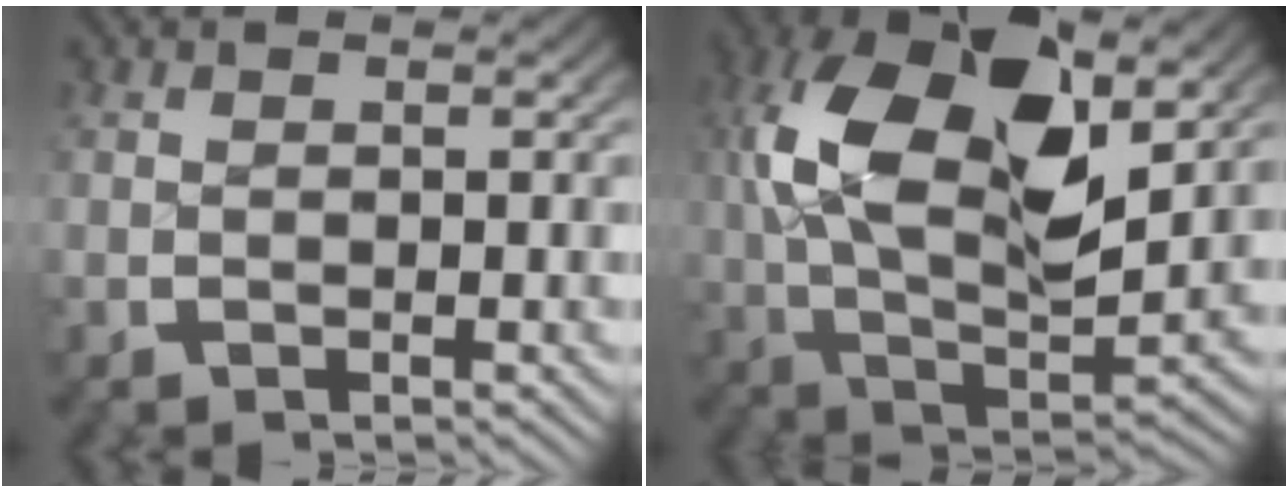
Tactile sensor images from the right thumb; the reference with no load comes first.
{"total": 15.7, "force": [2.2, 9.1, 12.6], "torque": [-0.260, -0.038, 0.048]}